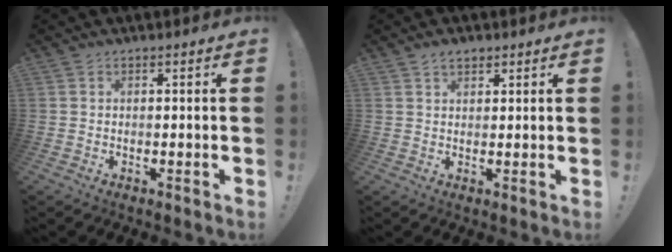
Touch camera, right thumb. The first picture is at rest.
{"total": 3.0, "force": [2.0, 1.8, 1.3], "torque": [-0.020, -0.007, 0.037]}